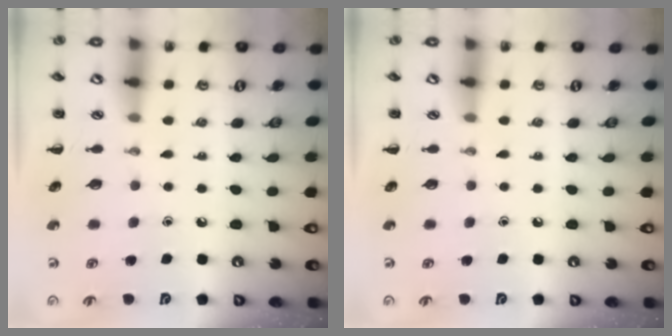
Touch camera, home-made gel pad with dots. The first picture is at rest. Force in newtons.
{"total": 0.0}